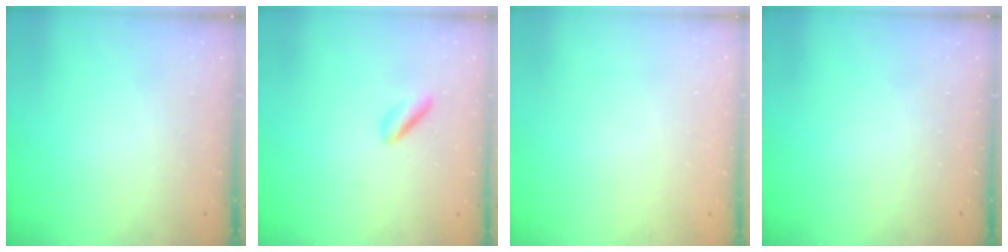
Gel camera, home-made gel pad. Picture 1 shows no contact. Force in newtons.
{"total": 2.6, "press": 2.4, "slide": 0.9}
{"total": 2.0, "press": 2.0, "slide": 0.1}
{"total": 0.0}